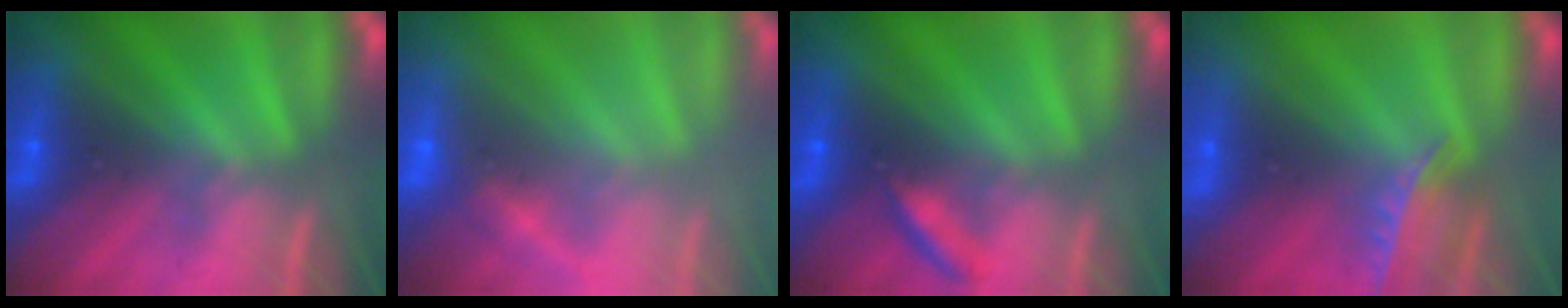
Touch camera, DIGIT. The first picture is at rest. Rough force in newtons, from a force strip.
{"total": 2.4}
{"total": 2.1}
{"total": 5.8}